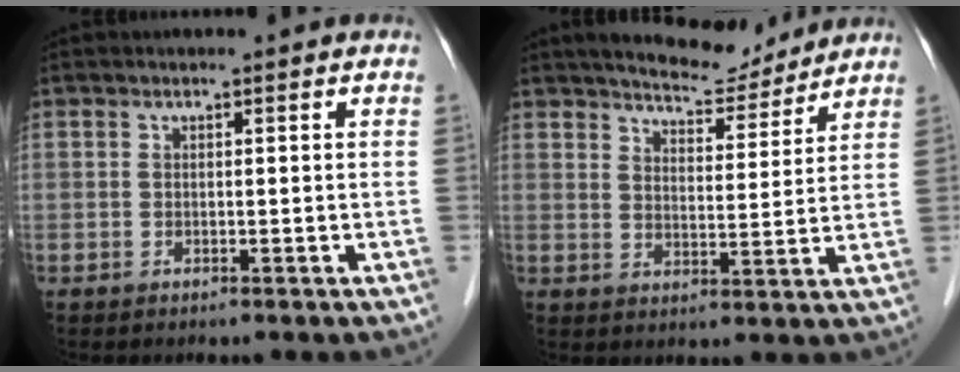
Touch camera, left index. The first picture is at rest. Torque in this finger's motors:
{"motor_torque": [0.92, -1.22, 0.28, 0.04]}